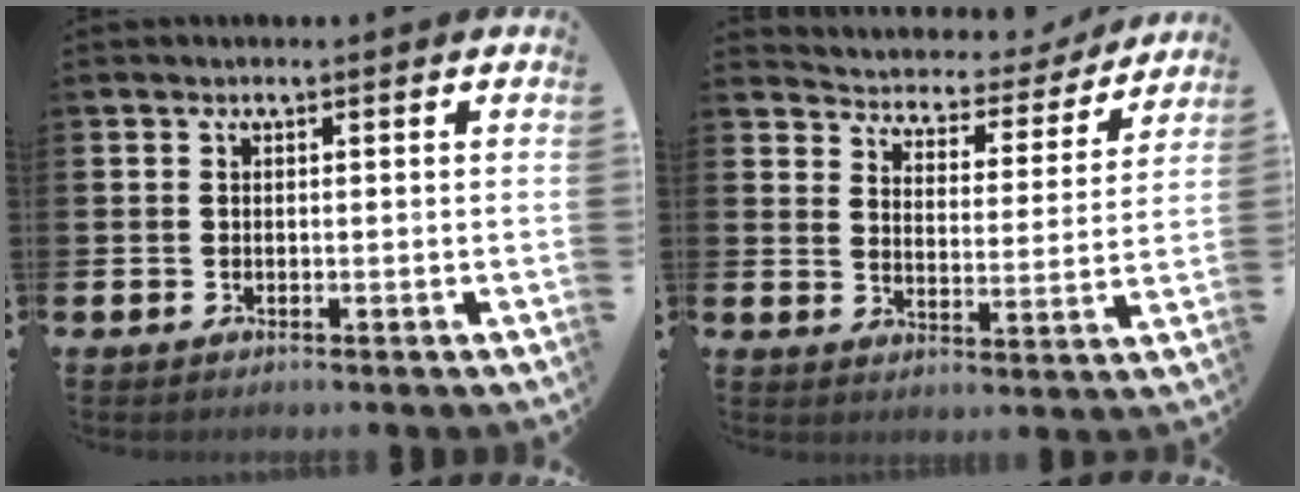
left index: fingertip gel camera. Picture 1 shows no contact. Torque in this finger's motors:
{"motor_torque": [1.02, -1.12, 0.08, 0.01]}